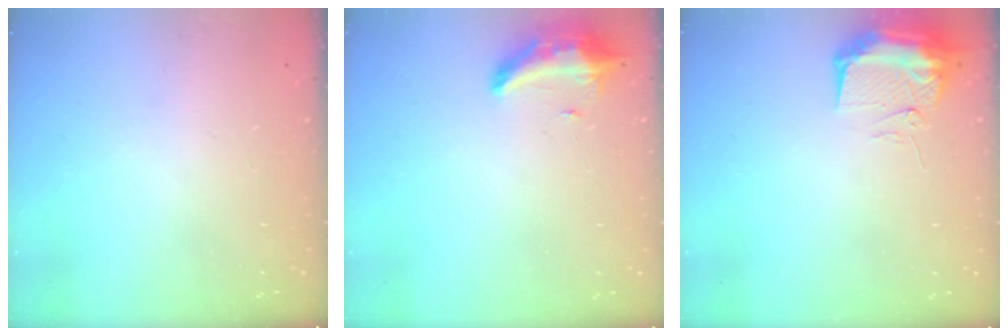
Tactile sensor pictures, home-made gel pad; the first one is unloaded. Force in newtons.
{"total": 8.3, "press": 8.2, "slide": 1.5}
{"total": 9.8, "press": 9.7, "slide": 1.2}